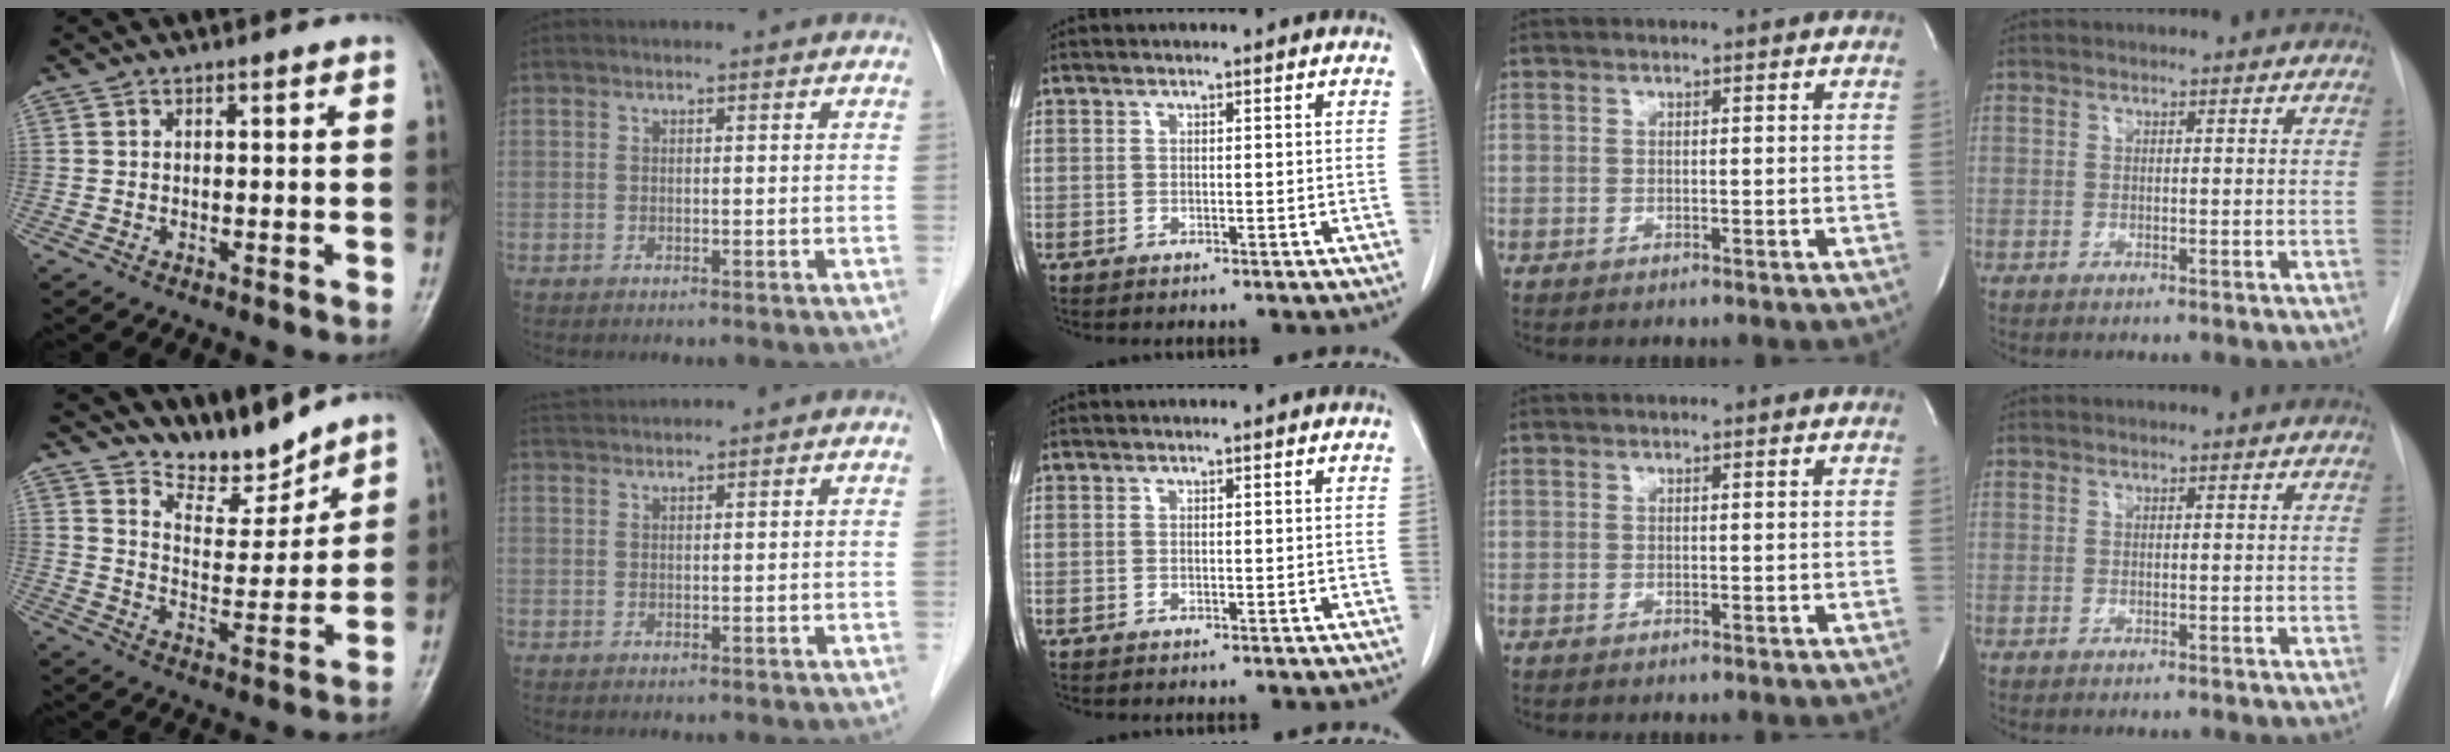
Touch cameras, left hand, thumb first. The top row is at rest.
{"thumb": {"total": 8.6, "force": [8.2, 2.3, 1.4], "torque": [0.004, -0.069, 0.153]}, "index": {"total": 3.5, "force": [3.4, -0.5, 0.6], "torque": [-0.011, 0.026, 0.065]}}